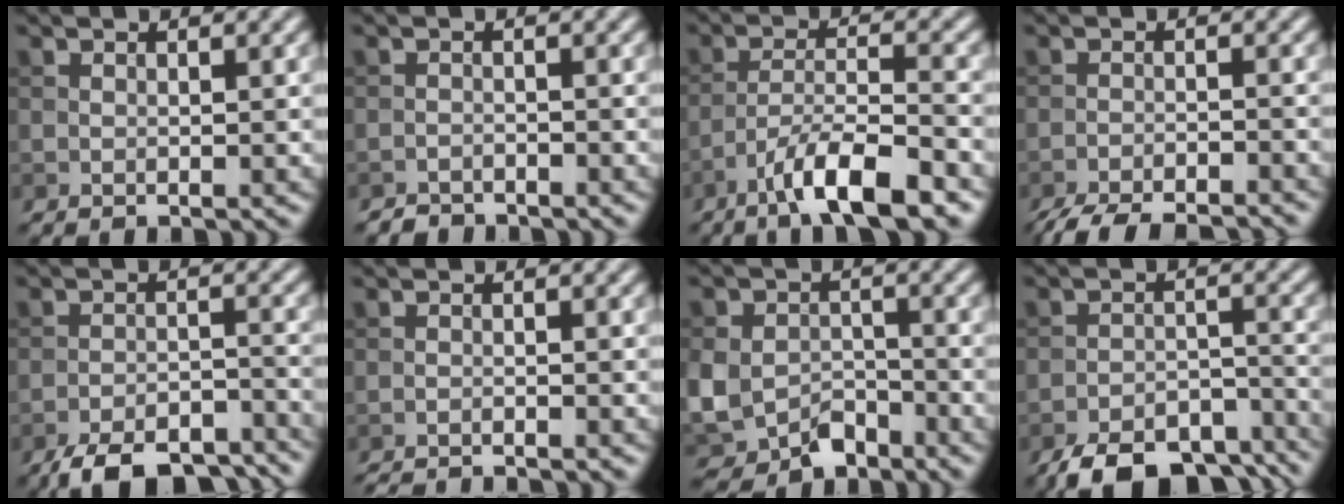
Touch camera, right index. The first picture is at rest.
{"total": 1.6, "force": [-1.5, 0.4, -0.1], "torque": [0.006, 0.003, -0.029]}
{"total": 7.2, "force": [-4.9, 1.5, 5.0], "torque": [-0.083, 0.006, -0.087]}
{"total": 7.6, "force": [-7.0, 1.3, 2.6], "torque": [-0.045, -0.016, -0.107]}
{"total": 9.0, "force": [-7.5, 2.9, 4.0], "torque": [-0.058, -0.014, -0.114]}
{"total": 3.2, "force": [-3.1, 0.3, 0.8], "torque": [-0.016, -0.011, -0.050]}
{"total": 5.9, "force": [-2.8, 4.3, 2.9], "torque": [-0.062, -0.019, -0.045]}
{"total": 9.6, "force": [-7.6, 3.7, 4.4], "torque": [-0.067, -0.017, -0.116]}